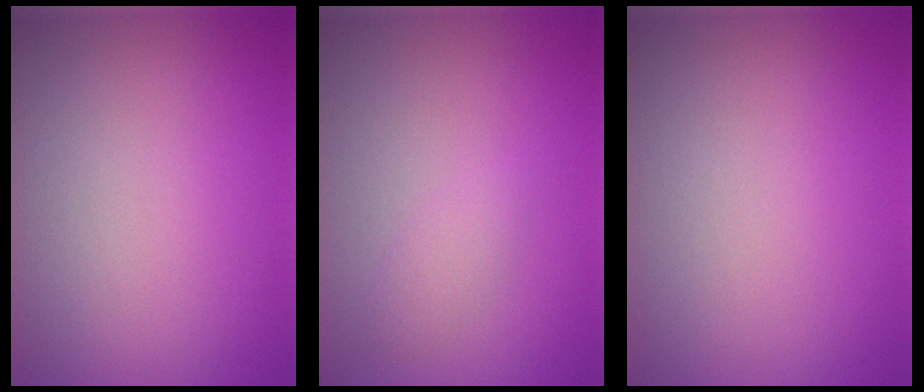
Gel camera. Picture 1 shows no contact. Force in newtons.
{"total": 1.3, "press": 1.3, "slide": 0.1}
{"total": 0.0}